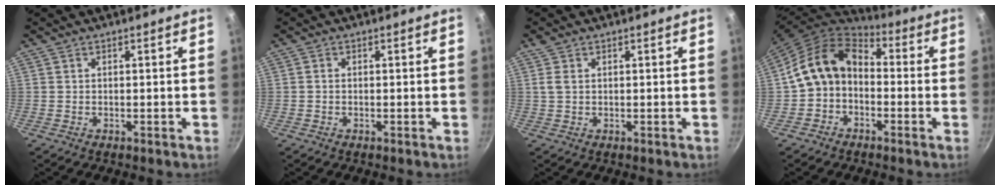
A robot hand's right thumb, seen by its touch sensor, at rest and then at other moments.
{"total": 0.6, "force": [-0.1, 0.5, 0.4], "torque": [-0.007, 0.004, -0.003]}
{"total": 1.8, "force": [0.6, 1.1, 1.3], "torque": [-0.027, 0.002, 0.013]}
{"total": 12.3, "force": [-1.0, 9.4, 7.8], "torque": [-0.116, 0.049, -0.036]}